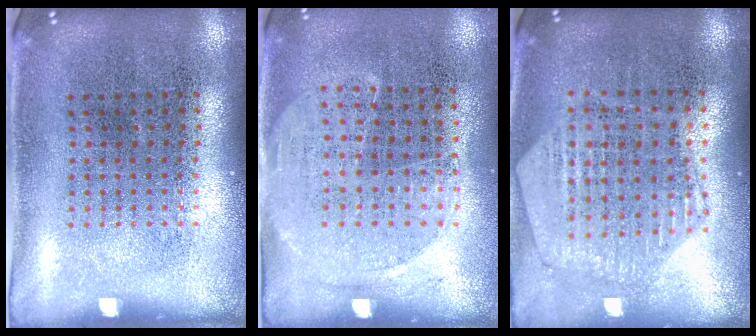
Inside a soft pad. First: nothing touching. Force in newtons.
{"total": 1.4, "press": 1.2, "slide": 0.8}
{"total": 1.1, "press": 1.1, "slide": 0.2}